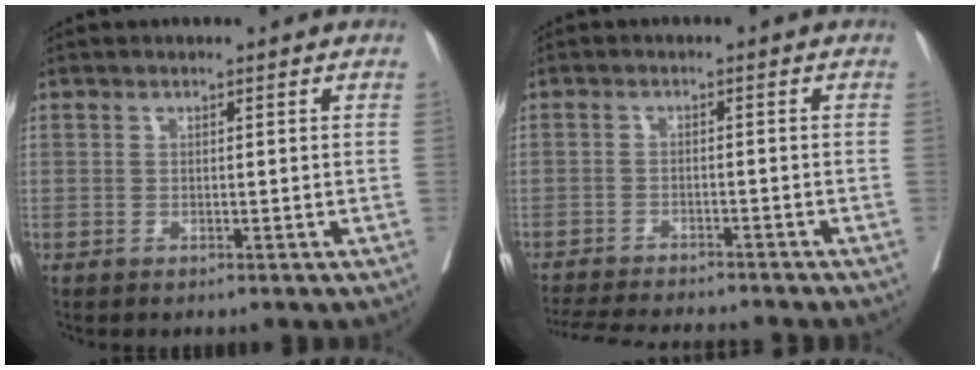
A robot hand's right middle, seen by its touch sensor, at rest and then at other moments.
{"total": 14.1, "force": [-12.9, 1.2, 5.4], "torque": [-0.105, -0.028, -0.184]}